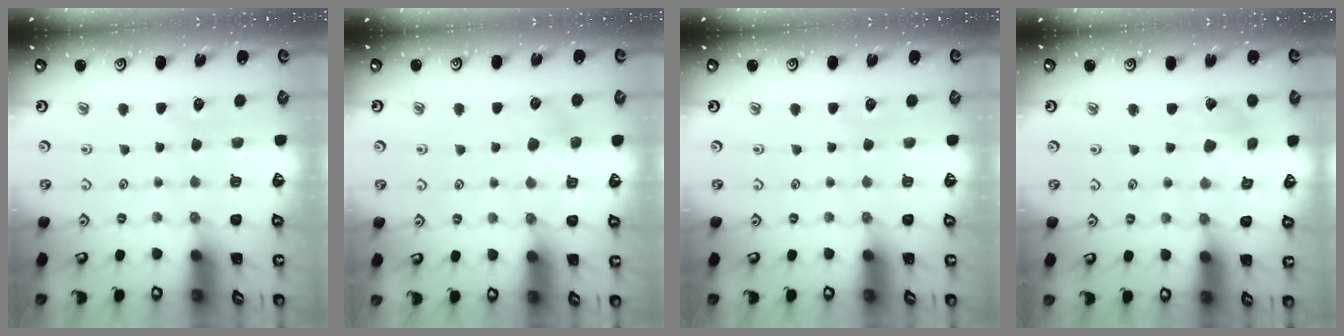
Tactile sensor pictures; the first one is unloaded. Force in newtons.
{"total": 4.4, "press": 4.3, "slide": 0.9}
{"total": 0.0}
{"total": 2.6, "press": 2.6, "slide": 0.1}